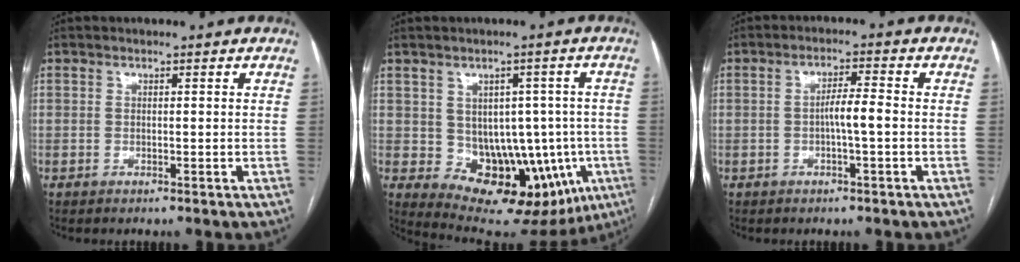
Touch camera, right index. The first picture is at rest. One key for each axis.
{"total": 14.2, "fx": -3.5, "fy": 9.5, "fz": 10.0, "tx": -0.107, "ty": 0.025, "tz": -0.020}
{"total": 3.6, "fx": -0.7, "fy": 0.0, "fz": 3.5, "tx": -0.059, "ty": 0.006, "tz": -0.011}